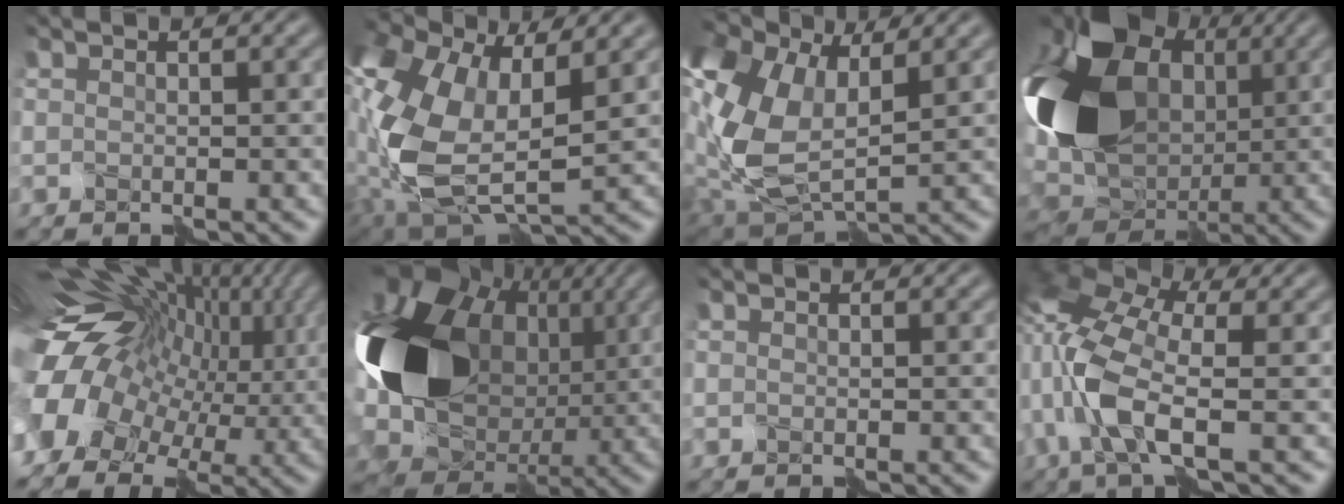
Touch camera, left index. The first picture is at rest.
{"total": 11.7, "force": [1.5, 6.6, 9.5], "torque": [-0.234, -0.009, 0.034]}
{"total": 11.6, "force": [3.6, 7.1, 8.5], "torque": [-0.211, -0.007, 0.088]}
{"total": 17.7, "force": [3.1, 12.9, 11.7], "torque": [-0.225, 0.010, 0.066]}
{"total": 17.7, "force": [0.8, 12.6, 12.5], "torque": [-0.260, -0.023, 0.044]}
{"total": 16.9, "force": [1.9, 12.5, 11.3], "torque": [-0.235, 0.002, 0.046]}
{"total": 0.0}
{"total": 7.9, "force": [-1.3, 3.3, 7.1], "torque": [-0.173, 0.009, -0.035]}